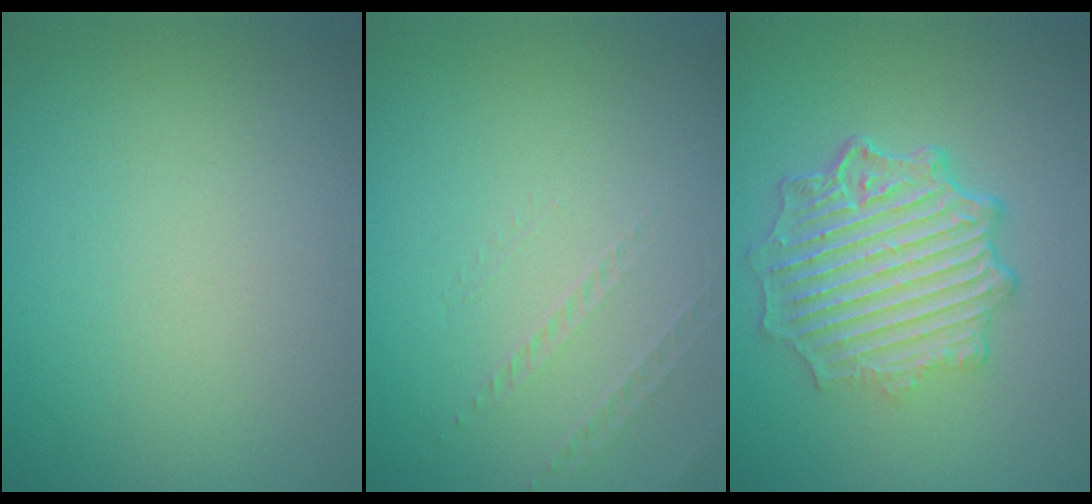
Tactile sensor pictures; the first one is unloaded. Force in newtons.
{"total": 1.0, "press": 0.4, "slide": 0.9}
{"total": 6.6, "press": 5.1, "slide": 4.2}